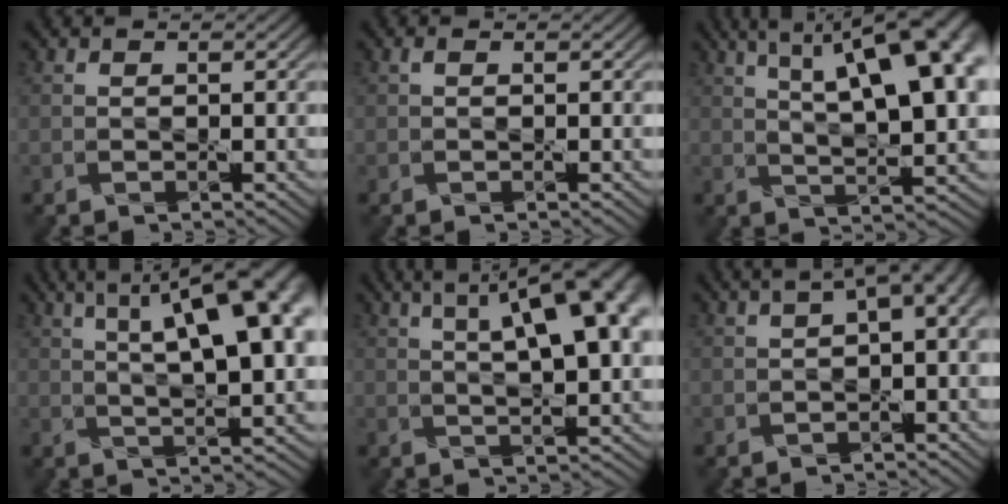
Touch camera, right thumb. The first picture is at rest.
{"total": 0.0}
{"total": 17.2, "force": [7.1, 6.7, 14.2], "torque": [-0.194, 0.051, 0.093]}
{"total": 15.8, "force": [6.1, 5.6, 13.5], "torque": [-0.184, 0.049, 0.076]}
{"total": 13.2, "force": [5.2, 4.4, 11.3], "torque": [-0.150, 0.037, 0.060]}
{"total": 4.8, "force": [1.0, 1.9, 4.3], "torque": [-0.057, 0.008, 0.015]}